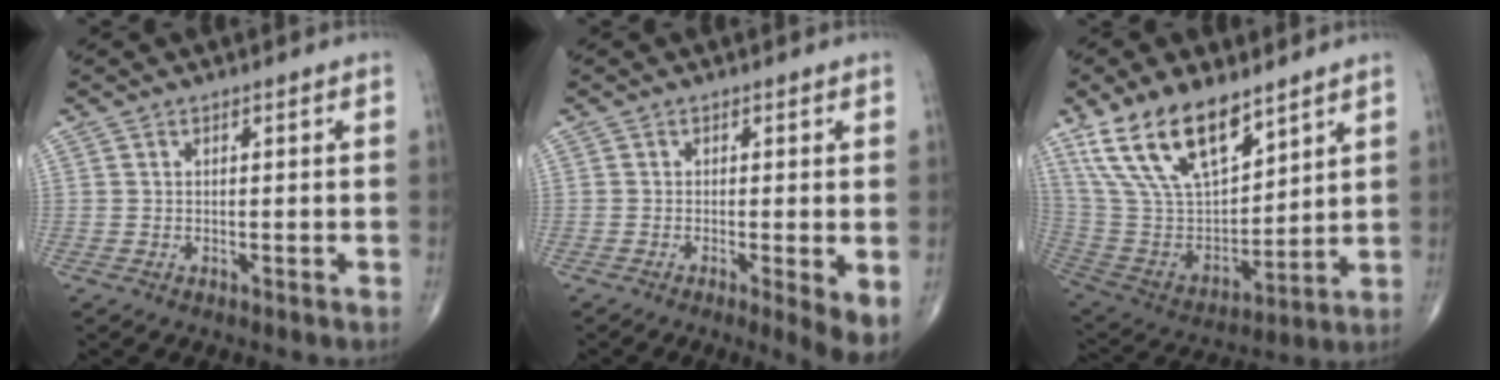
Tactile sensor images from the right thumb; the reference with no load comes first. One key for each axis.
{"total": 4.3, "fx": -0.9, "fy": 0.6, "fz": 4.1, "tx": -0.070, "ty": -0.015, "tz": -0.018}
{"total": 19.8, "fx": 12.6, "fy": 8.9, "fz": 12.3, "tx": -0.201, "ty": -0.053, "tz": 0.255}